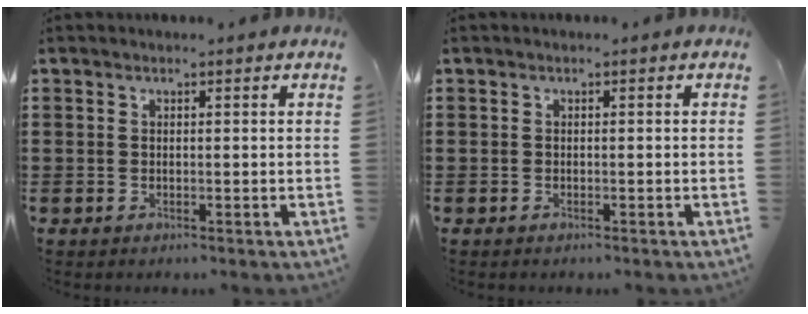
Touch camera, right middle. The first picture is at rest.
{"total": 0.0}